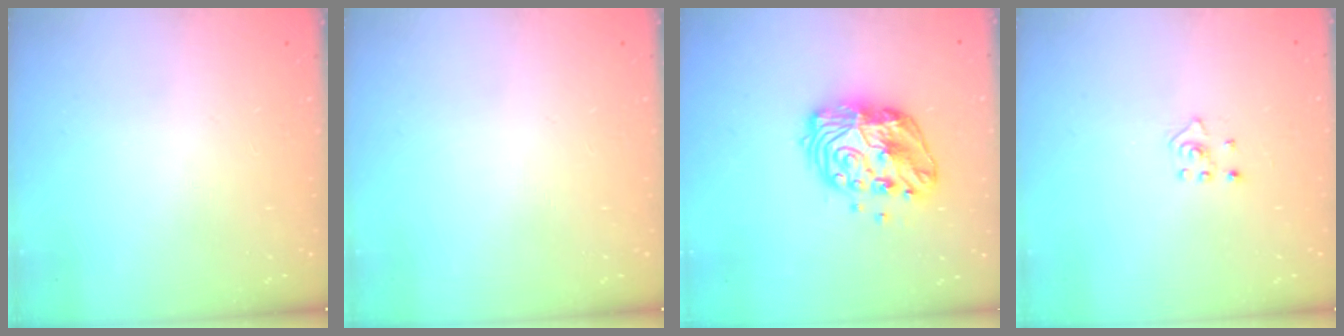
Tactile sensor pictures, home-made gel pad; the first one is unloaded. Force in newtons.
{"total": 0.0}
{"total": 12.3, "press": 12.3, "slide": 1.0}
{"total": 2.4, "press": 2.4, "slide": 0.5}